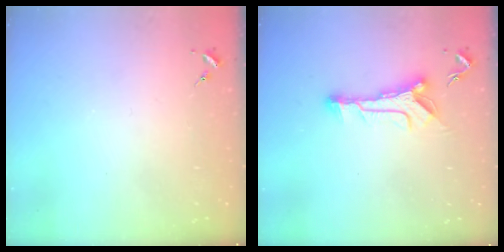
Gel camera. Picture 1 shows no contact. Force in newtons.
{"total": 10.1, "press": 10.1, "slide": 0.5}